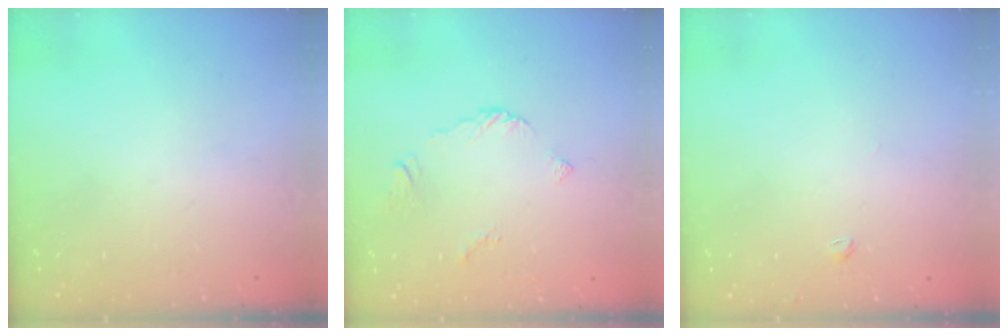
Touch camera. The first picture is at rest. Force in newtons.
{"total": 3.3, "press": 3.3, "slide": 0.3}
{"total": 1.4, "press": 1.3, "slide": 0.4}